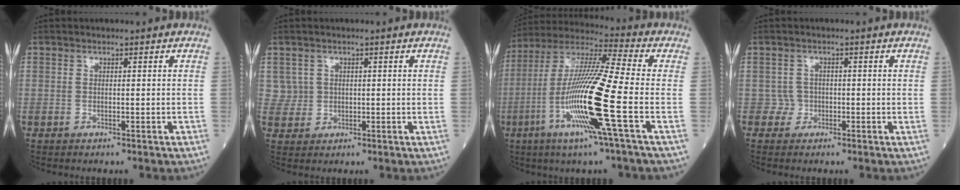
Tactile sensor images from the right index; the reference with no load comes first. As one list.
[{"total": 2.8, "force": [1.0, 2.7, 0.0], "torque": [0.013, 0.004, 0.017]}, {"total": 17.6, "force": [-5.1, -0.7, 16.8], "torque": [-0.339, -0.018, -0.110]}, {"total": 1.5, "force": [-0.6, 1.3, -0.3], "torque": [0.016, 0.011, -0.017]}]